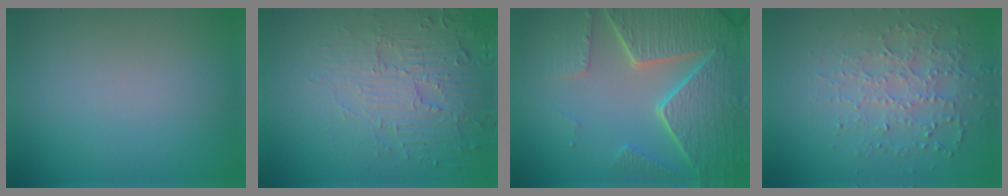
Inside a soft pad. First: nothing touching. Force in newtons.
{"total": 4.1, "press": 3.9, "slide": 1.2}
{"total": 8.5, "press": 6.2, "slide": 5.8}
{"total": 3.4, "press": 3.2, "slide": 1.3}